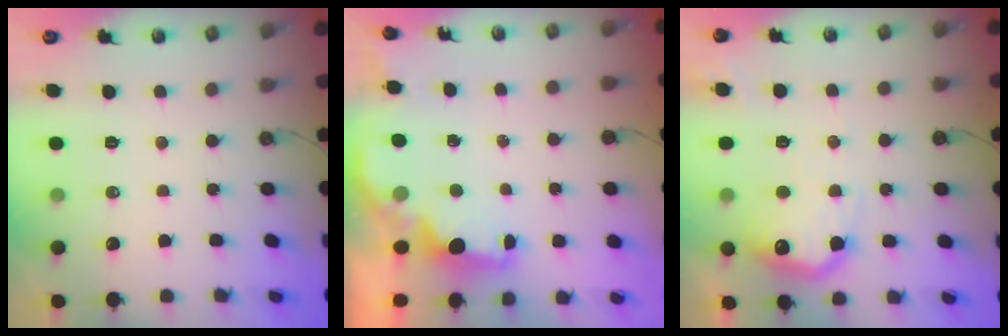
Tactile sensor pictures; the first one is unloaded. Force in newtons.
{"total": 2.5, "press": 2.3, "slide": 0.8}
{"total": 16.4, "press": 16.4, "slide": 1.2}